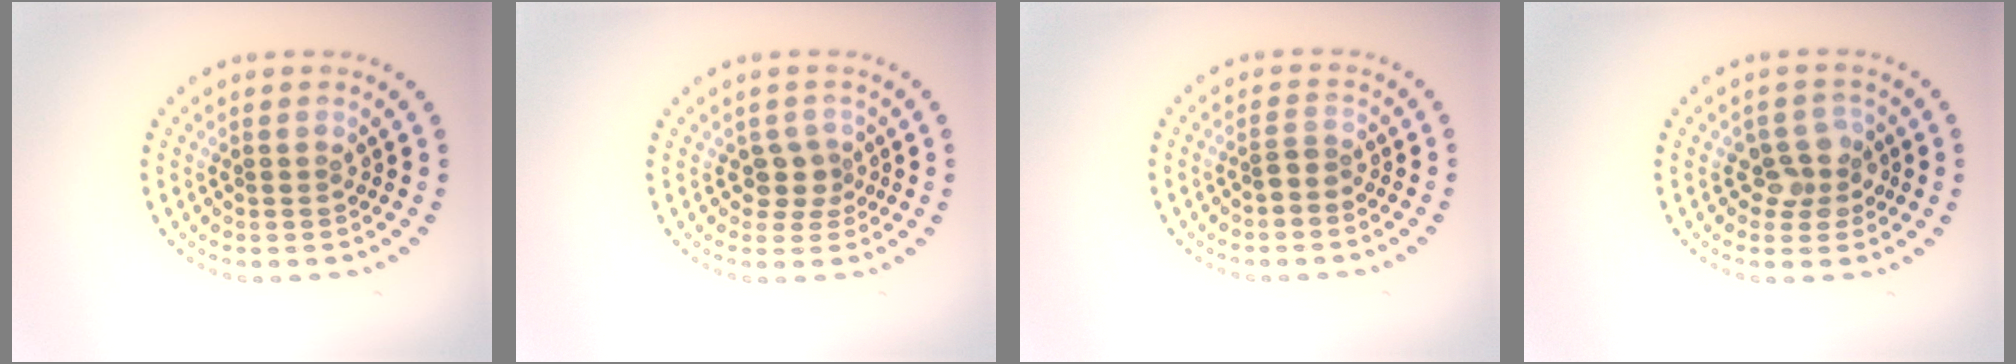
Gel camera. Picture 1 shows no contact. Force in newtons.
{"total": 1.8, "press": 1.5, "slide": 1.0}
{"total": 1.2, "press": 0.7, "slide": 1.0}
{"total": 2.7, "press": 2.6, "slide": 0.9}